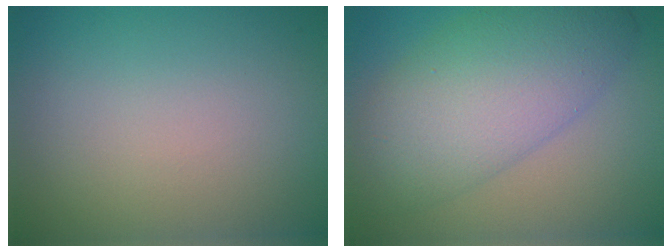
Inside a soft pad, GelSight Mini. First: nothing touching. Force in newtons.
{"total": 8.4, "press": 8.4, "slide": 0.2}